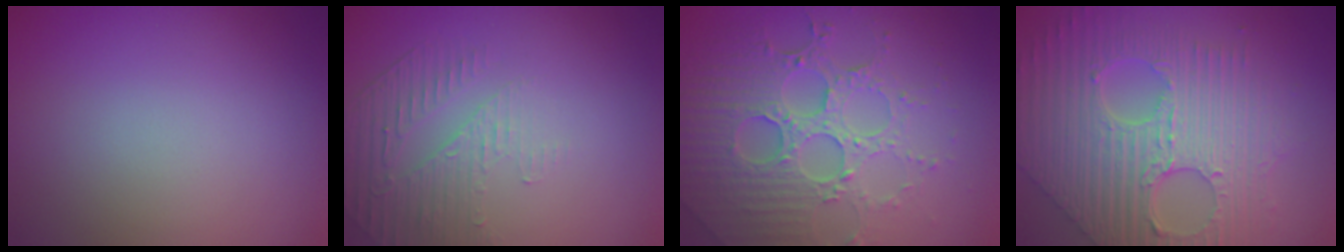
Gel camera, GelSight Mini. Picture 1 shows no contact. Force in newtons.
{"total": 1.9, "press": 1.3, "slide": 1.3}
{"total": 7.0, "press": 5.4, "slide": 4.6}
{"total": 10.6, "press": 7.2, "slide": 7.8}